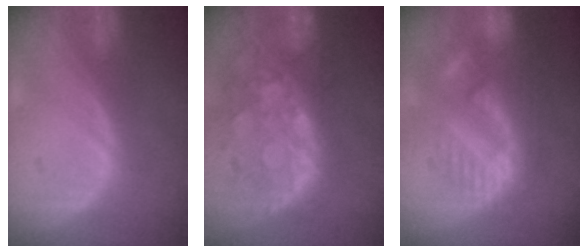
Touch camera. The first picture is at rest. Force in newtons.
{"total": 11.4, "press": 9.7, "slide": 5.9}
{"total": 10.9, "press": 9.6, "slide": 5.1}